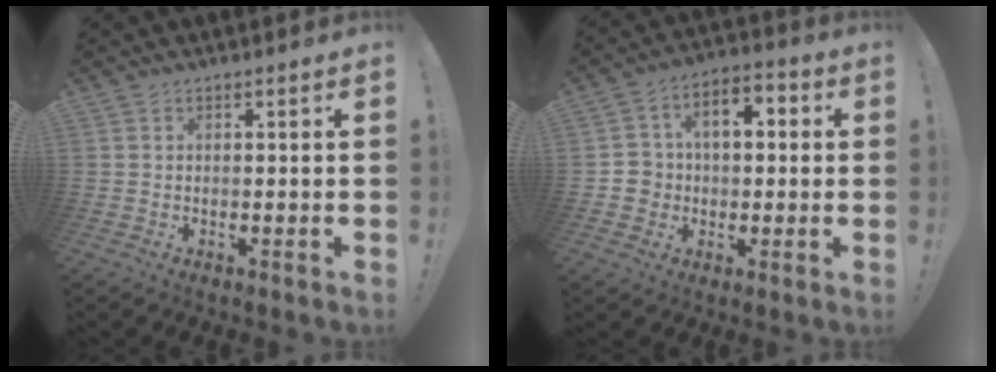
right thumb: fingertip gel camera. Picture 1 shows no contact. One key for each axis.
{"total": 8.6, "fx": -0.2, "fy": 7.5, "fz": 4.3, "tx": -0.064, "ty": 0.012, "tz": 0.000}